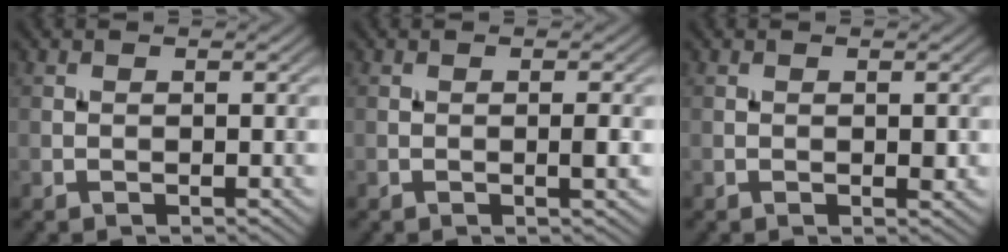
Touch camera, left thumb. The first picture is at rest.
{"total": 1.2, "force": [-0.2, 0.0, 1.1], "torque": [-0.022, 0.001, -0.005]}
{"total": 0.8, "force": [0.0, 0.4, 0.7], "torque": [-0.007, -0.003, -0.001]}